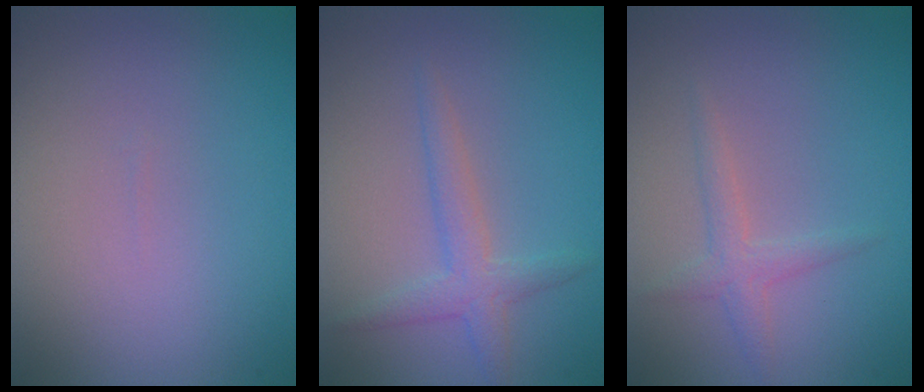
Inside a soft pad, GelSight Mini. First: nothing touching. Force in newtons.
{"total": 2.3, "press": 2.3, "slide": 0.1}
{"total": 1.5, "press": 1.5, "slide": 0.0}